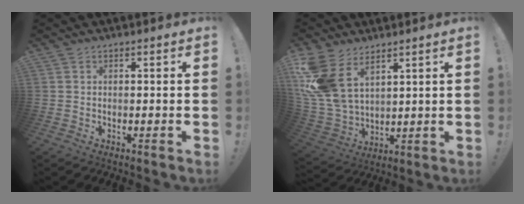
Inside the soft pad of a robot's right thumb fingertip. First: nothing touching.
{"total": 15.1, "force": [7.2, 9.6, 9.2], "torque": [-0.211, -0.043, 0.139]}